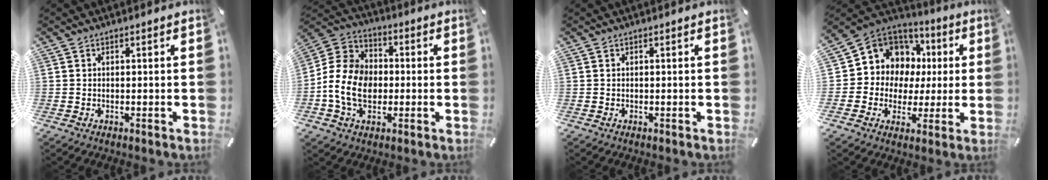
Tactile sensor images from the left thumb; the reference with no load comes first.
{"total": 12.3, "force": [-2.6, 9.9, 6.9], "torque": [-0.162, 0.023, -0.047]}
{"total": 0.0}
{"total": 10.4, "force": [3.2, 9.8, 1.3], "torque": [-0.036, -0.040, 0.070]}